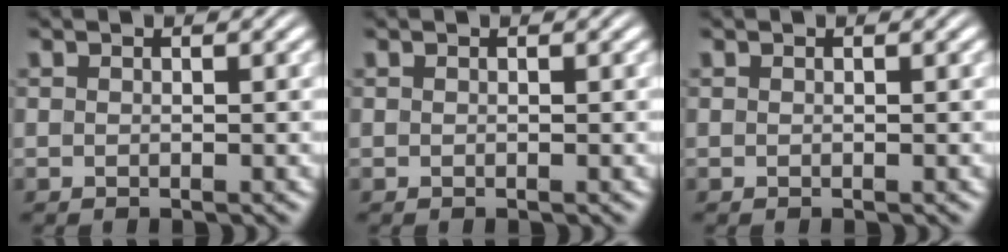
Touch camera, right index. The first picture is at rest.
{"total": 0.0}
{"total": 0.0}